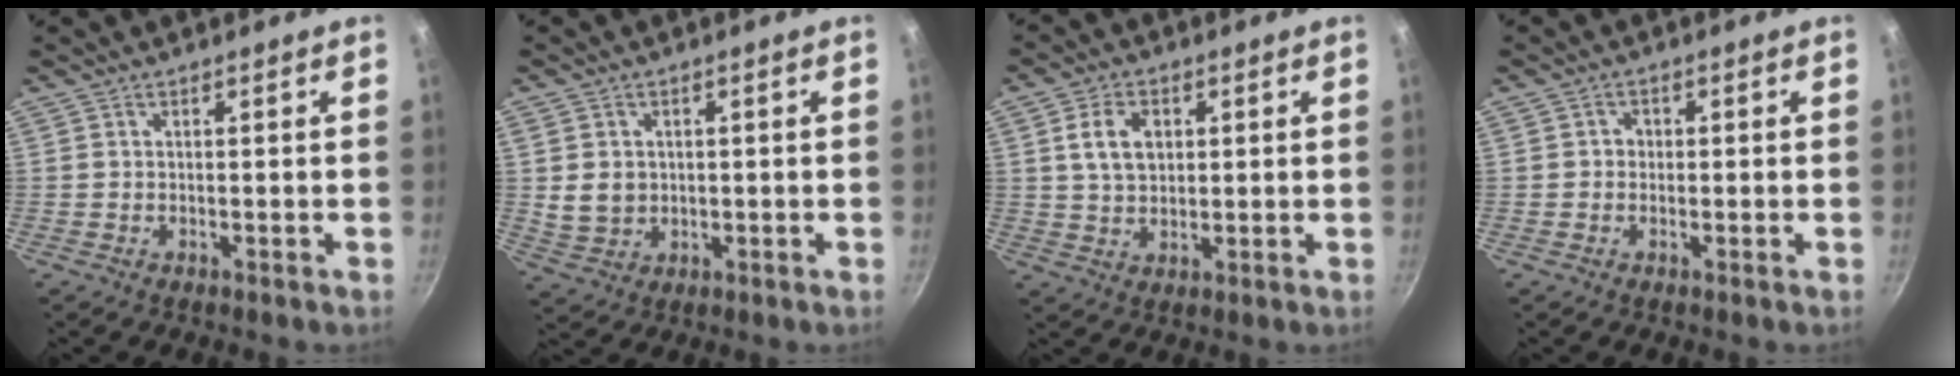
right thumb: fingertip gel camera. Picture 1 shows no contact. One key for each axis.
{"total": 5.3, "fx": 0.4, "fy": 4.4, "fz": 2.8, "tx": -0.039, "ty": -0.002, "tz": 0.016}
{"total": 6.9, "fx": 1.9, "fy": 4.9, "fz": 4.6, "tx": -0.070, "ty": 0.000, "tz": 0.035}
{"total": 1.5, "fx": -0.2, "fy": 1.4, "fz": 0.5, "tx": 0.001, "ty": 0.004, "tz": -0.005}